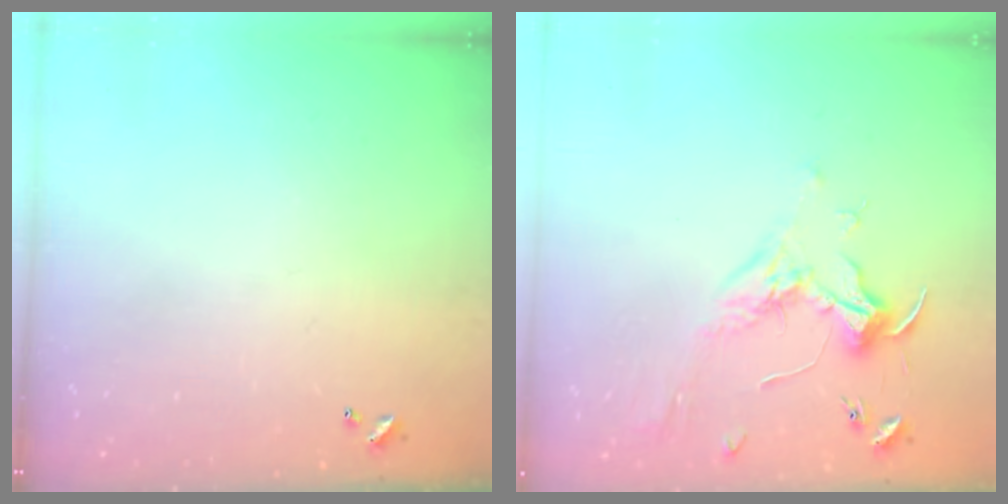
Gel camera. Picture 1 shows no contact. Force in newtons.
{"total": 1.9, "press": 1.7, "slide": 0.7}